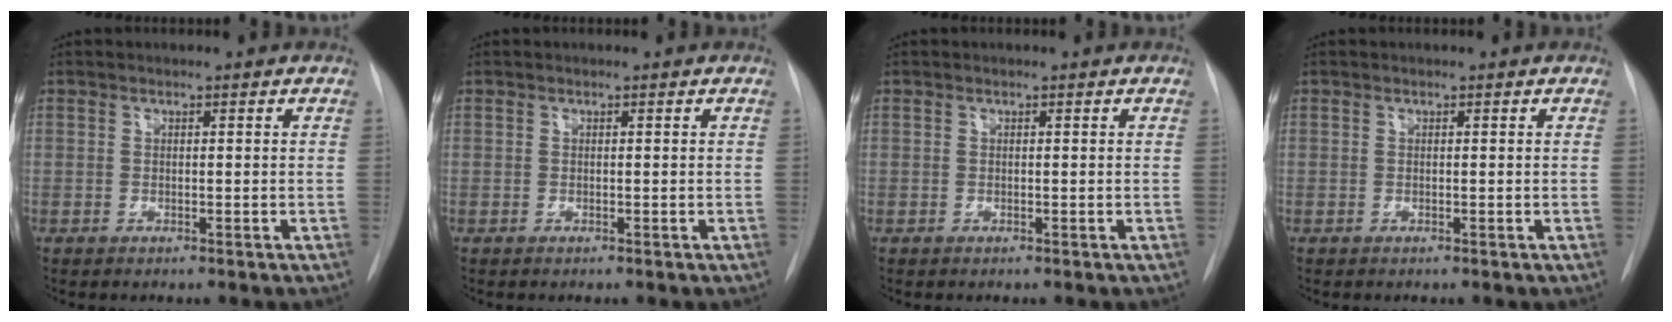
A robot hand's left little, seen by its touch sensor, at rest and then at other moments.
{"total": 0.0}
{"total": 0.0}
{"total": 0.0}